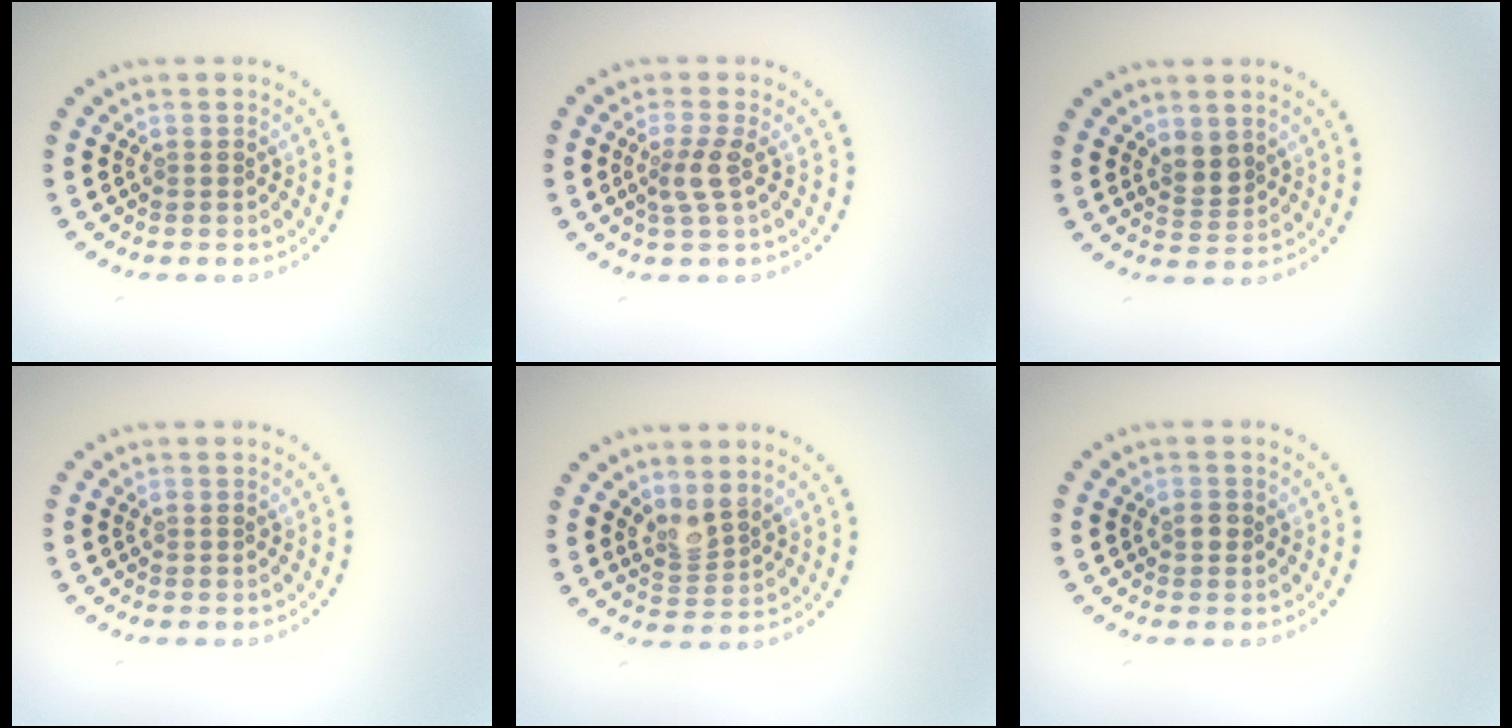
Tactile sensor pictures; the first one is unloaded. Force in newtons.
{"total": 2.1, "press": 1.5, "slide": 1.4}
{"total": 2.0, "press": 1.7, "slide": 1.0}
{"total": 0.0}
{"total": 2.1, "press": 1.6, "slide": 1.4}
{"total": 0.8, "press": 0.8, "slide": 0.2}